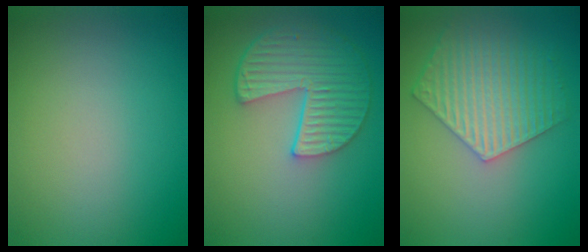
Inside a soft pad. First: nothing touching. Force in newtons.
{"total": 5.9, "press": 4.6, "slide": 3.7}
{"total": 5.9, "press": 4.6, "slide": 3.6}